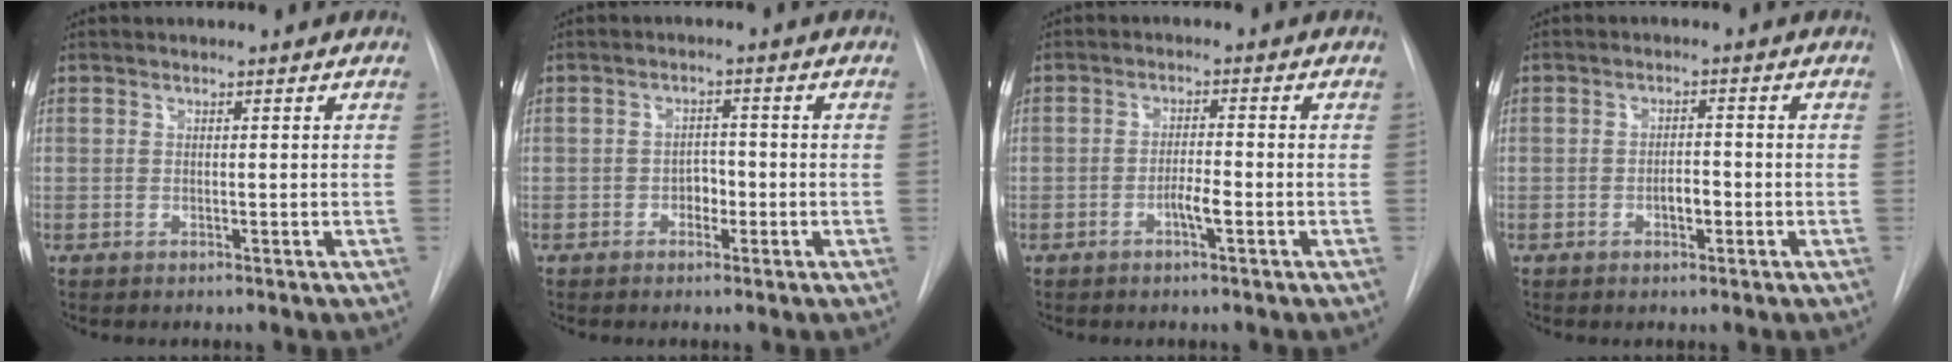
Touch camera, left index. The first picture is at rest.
{"total": 2.7, "force": [-2.0, 1.4, 1.2], "torque": [-0.011, 0.002, -0.031]}
{"total": 3.2, "force": [-2.4, 0.1, 2.1], "torque": [-0.036, -0.004, -0.039]}
{"total": 2.9, "force": [-2.1, 0.9, 1.8], "torque": [-0.026, -0.002, -0.030]}